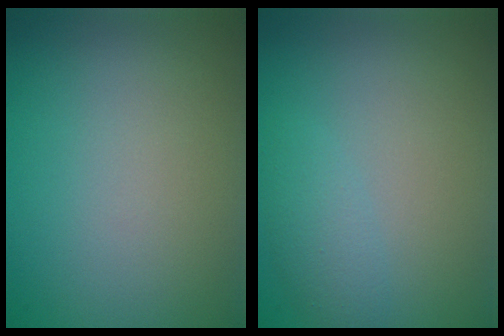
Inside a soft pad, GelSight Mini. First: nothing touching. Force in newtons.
{"total": 1.7, "press": 1.7, "slide": 0.1}